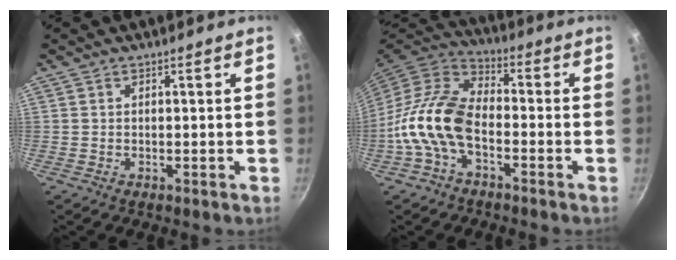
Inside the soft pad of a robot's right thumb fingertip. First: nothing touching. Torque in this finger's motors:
{"motor_torque": [1.84, 3.17, 1.38, -1.39, 0.25]}